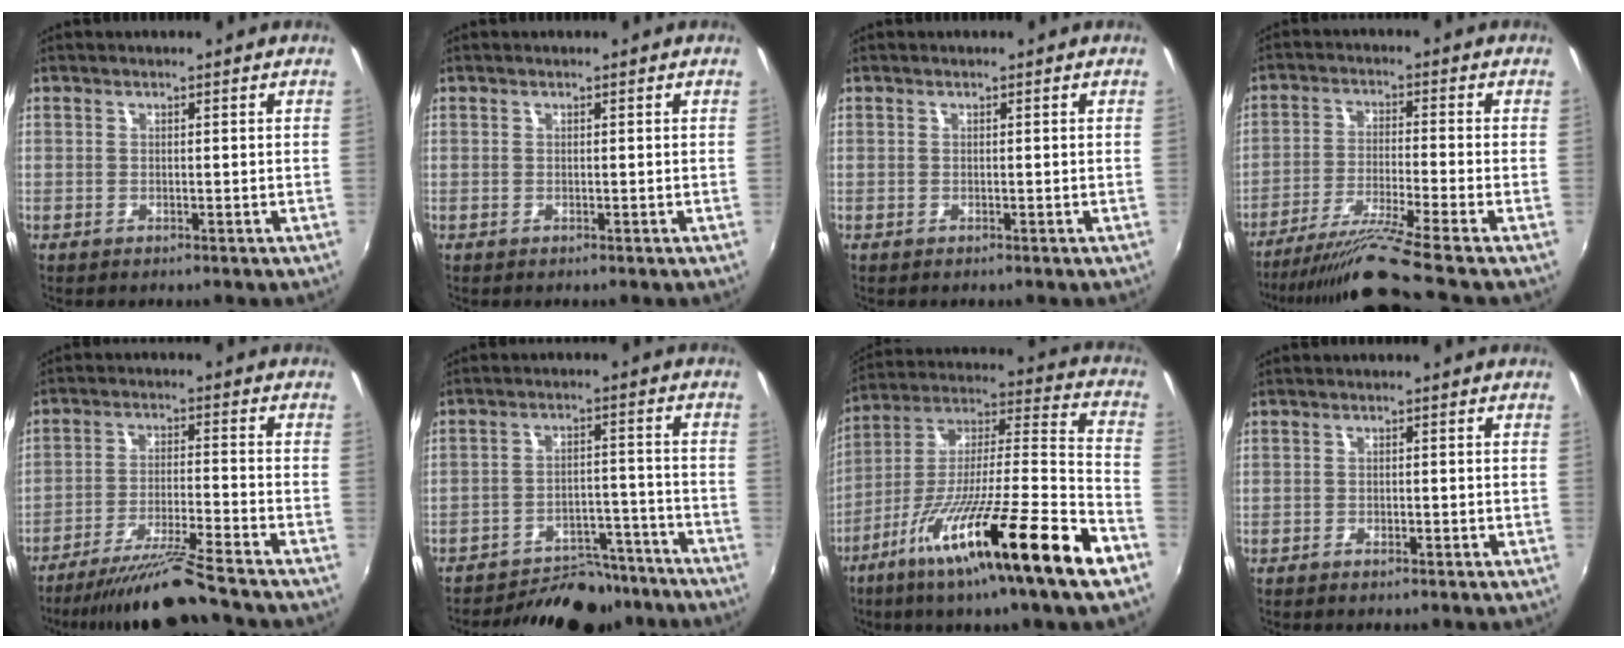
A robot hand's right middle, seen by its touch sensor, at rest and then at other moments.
{"total": 0.0}
{"total": 0.0}
{"total": 10.9, "force": [-9.1, -2.8, 5.4], "torque": [-0.117, -0.016, -0.161]}
{"total": 11.1, "force": [-10.0, -1.3, 4.7], "torque": [-0.102, -0.009, -0.174]}
{"total": 16.3, "force": [-14.4, 5.9, 4.9], "torque": [-0.096, 0.021, -0.184]}
{"total": 25.2, "force": [-14.3, 0.8, 20.7], "torque": [-0.322, -0.037, -0.244]}
{"total": 1.3, "force": [-0.9, 0.6, 0.7], "torque": [-0.012, -0.004, -0.017]}